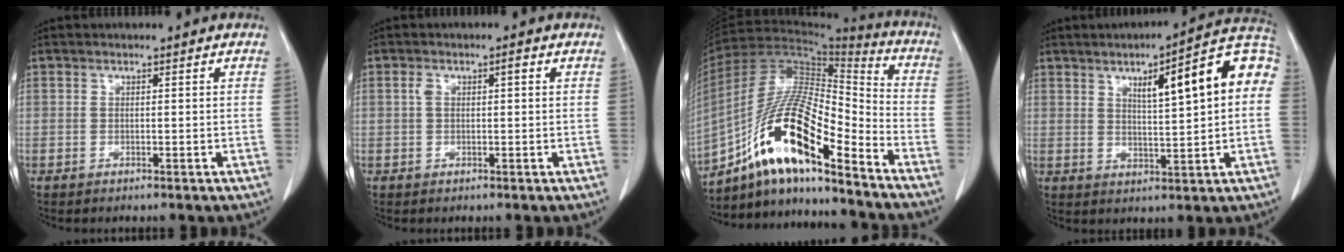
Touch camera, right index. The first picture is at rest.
{"total": 2.4, "force": [0.7, 1.0, 2.1], "torque": [-0.042, 0.018, 0.014]}
{"total": 17.7, "force": [-10.9, 3.0, 13.5], "torque": [-0.261, 0.014, -0.192]}
{"total": 13.5, "force": [3.4, 2.2, 12.9], "torque": [-0.175, 0.033, 0.043]}